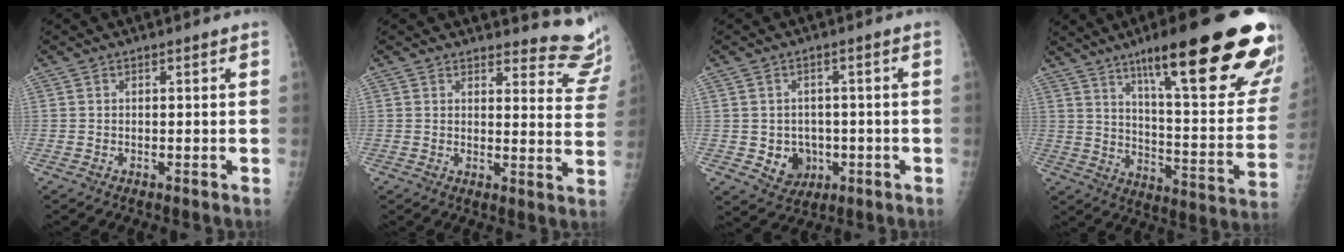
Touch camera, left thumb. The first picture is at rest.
{"total": 11.9, "force": [11.6, 2.2, 0.7], "torque": [0.033, -0.126, 0.100]}
{"total": 6.1, "force": [-1.2, 5.4, 2.6], "torque": [-0.010, 0.006, -0.007]}
{"total": 30.3, "force": [17.8, 5.6, 23.9], "torque": [-0.266, -0.053, 0.266]}